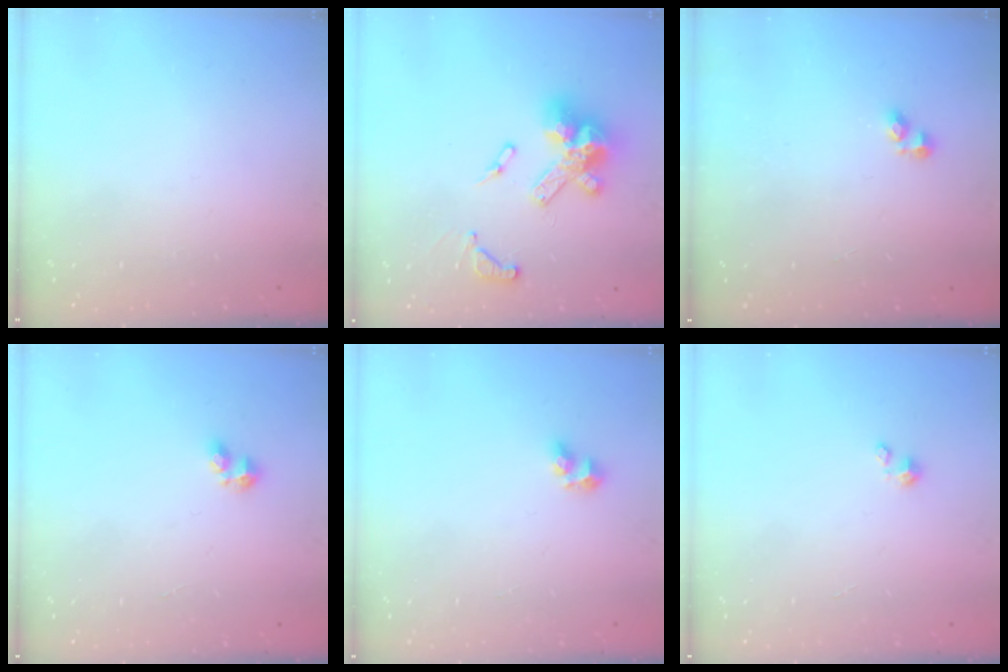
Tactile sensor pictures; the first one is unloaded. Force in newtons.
{"total": 16.1, "press": 16.0, "slide": 2.0}
{"total": 2.8, "press": 2.7, "slide": 0.5}
{"total": 3.1, "press": 3.0, "slide": 1.0}
{"total": 4.8, "press": 4.8, "slide": 0.1}
{"total": 1.4, "press": 1.3, "slide": 0.3}